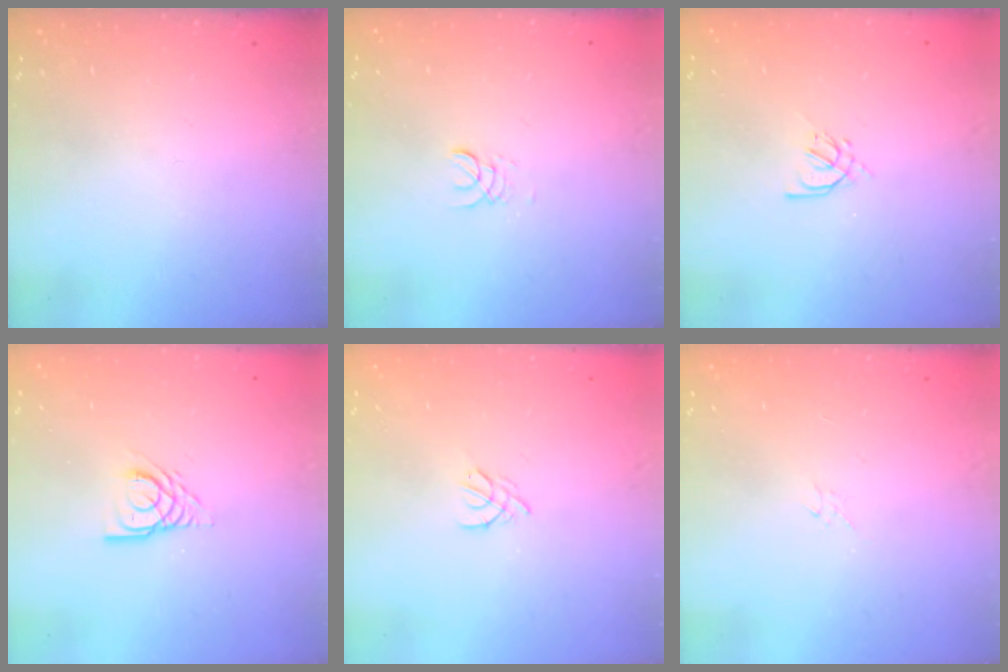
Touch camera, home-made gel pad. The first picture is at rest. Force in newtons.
{"total": 2.0, "press": 2.0, "slide": 0.2}
{"total": 2.9, "press": 2.8, "slide": 0.8}
{"total": 5.5, "press": 5.5, "slide": 0.5}
{"total": 2.0, "press": 1.9, "slide": 0.5}
{"total": 1.3, "press": 1.3, "slide": 0.1}